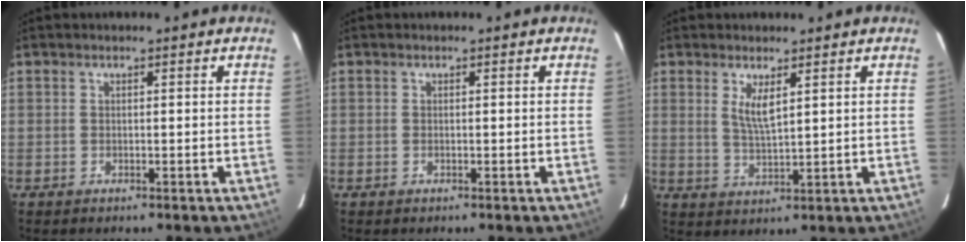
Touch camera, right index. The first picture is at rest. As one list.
[{"total": 0.0}, {"total": 4.2, "force": [1.8, 0.9, 3.7], "torque": [-0.071, -0.008, 0.036]}]